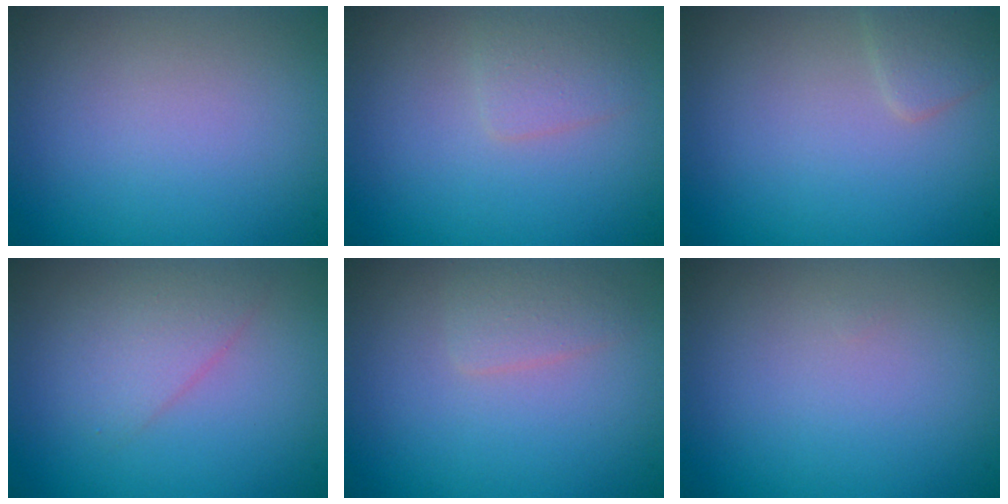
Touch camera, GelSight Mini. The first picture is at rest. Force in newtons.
{"total": 1.5, "press": 1.5, "slide": 0.1}
{"total": 1.5, "press": 1.5, "slide": 0.0}
{"total": 2.3, "press": 2.3, "slide": 0.2}
{"total": 1.6, "press": 1.6, "slide": 0.0}
{"total": 0.0}